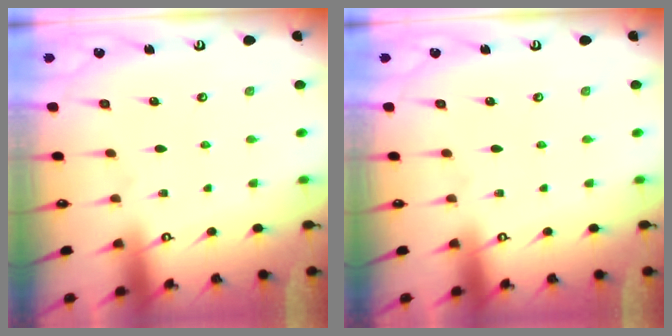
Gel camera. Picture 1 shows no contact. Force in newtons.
{"total": 0.0}